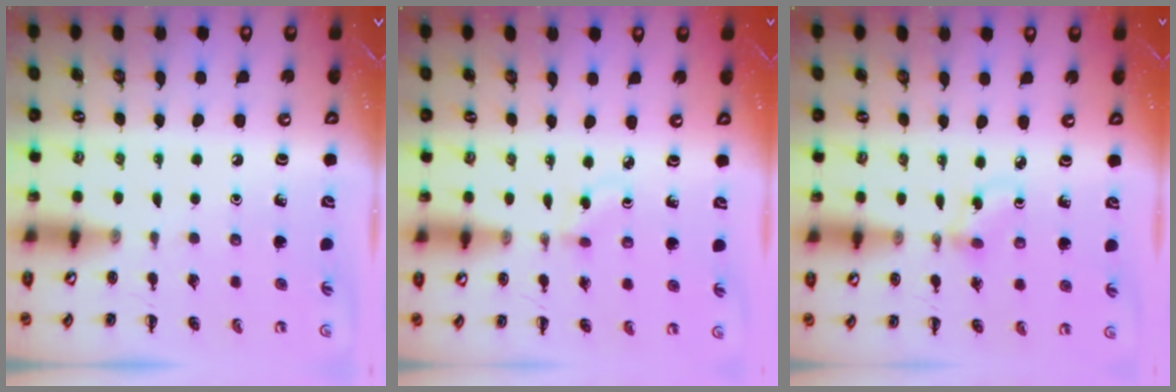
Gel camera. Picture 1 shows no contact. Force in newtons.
{"total": 1.9, "press": 1.7, "slide": 0.9}
{"total": 3.2, "press": 3.0, "slide": 1.2}